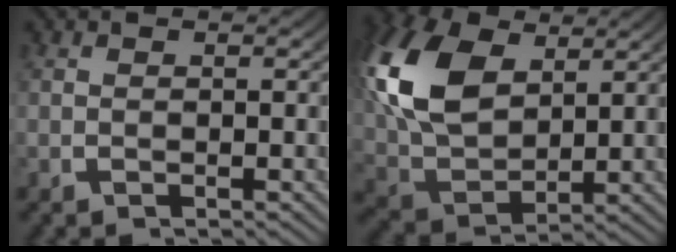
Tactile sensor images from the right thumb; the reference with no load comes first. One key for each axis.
{"total": 11.7, "fx": 2.6, "fy": 8.0, "fz": 8.1, "tx": -0.201, "ty": -0.033, "tz": 0.062}